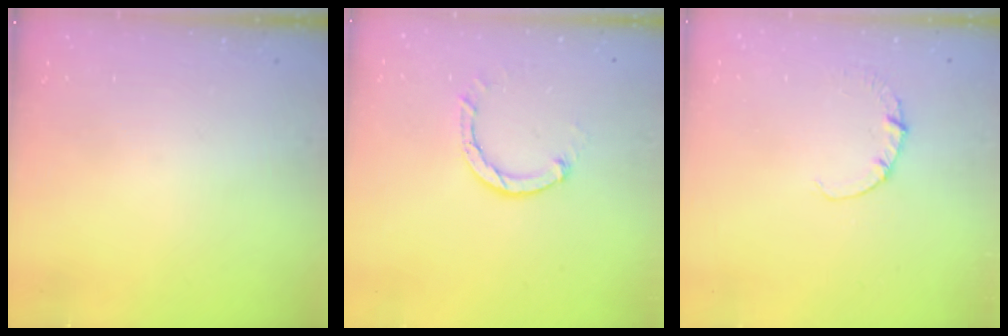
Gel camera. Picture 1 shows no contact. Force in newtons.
{"total": 3.0, "press": 3.0, "slide": 0.4}
{"total": 1.9, "press": 1.9, "slide": 0.3}